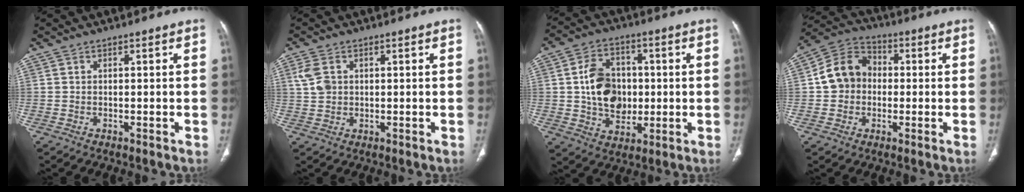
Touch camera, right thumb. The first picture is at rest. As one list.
[{"total": 4.2, "force": [1.0, 3.2, 2.6], "torque": [-0.052, 0.003, 0.022]}, {"total": 12.7, "force": [0.4, 9.6, 8.3], "torque": [-0.113, 0.009, 0.011]}, {"total": 10.4, "force": [0.0, 8.9, 5.4], "torque": [-0.079, 0.030, -0.013]}]